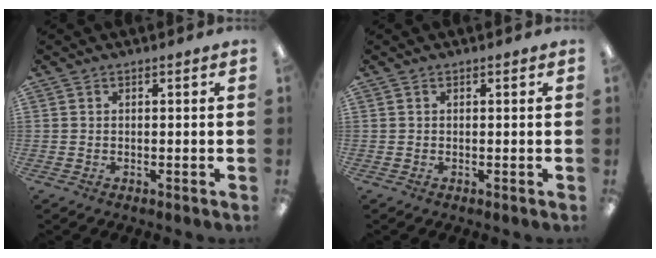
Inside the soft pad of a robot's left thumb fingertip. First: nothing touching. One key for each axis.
{"total": 0.0}